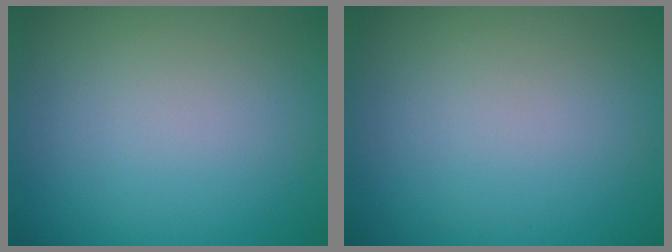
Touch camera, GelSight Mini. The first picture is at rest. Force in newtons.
{"total": 0.0}